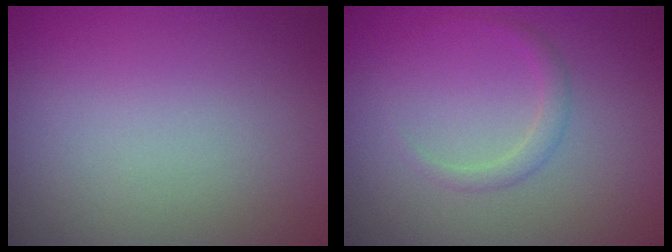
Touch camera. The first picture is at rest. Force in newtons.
{"total": 1.2, "press": 1.2, "slide": 0.1}